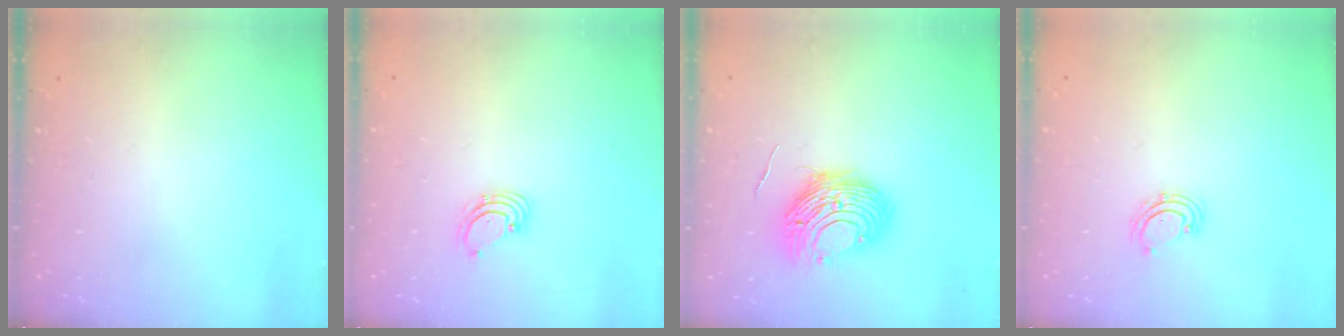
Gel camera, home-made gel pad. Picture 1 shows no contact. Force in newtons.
{"total": 1.6, "press": 1.6, "slide": 0.1}
{"total": 11.5, "press": 11.4, "slide": 1.1}
{"total": 3.3, "press": 3.3, "slide": 0.3}